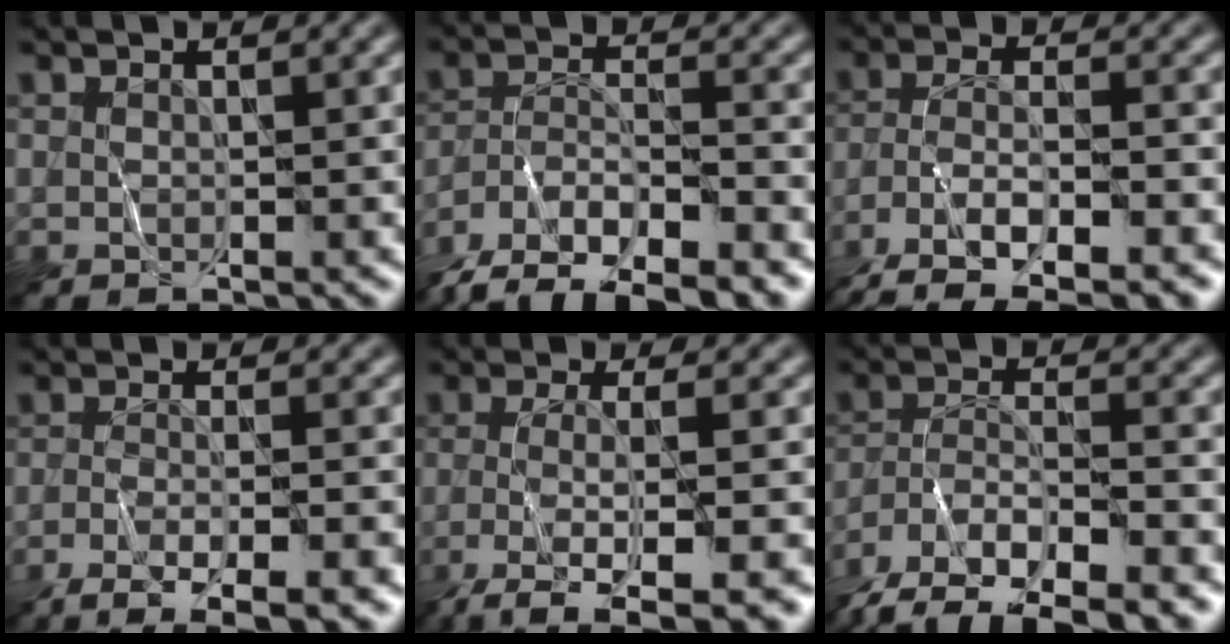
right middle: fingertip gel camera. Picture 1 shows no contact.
{"total": 10.4, "force": [-8.9, 3.2, 4.2], "torque": [-0.058, -0.010, -0.149]}
{"total": 9.2, "force": [-6.6, 3.0, 5.6], "torque": [-0.093, -0.007, -0.116]}
{"total": 7.4, "force": [-4.6, 1.7, 5.5], "torque": [-0.081, -0.008, -0.078]}
{"total": 6.5, "force": [-3.6, 1.3, 5.2], "torque": [-0.080, 0.001, -0.071]}
{"total": 9.9, "force": [-8.0, 3.3, 4.9], "torque": [-0.077, -0.013, -0.134]}